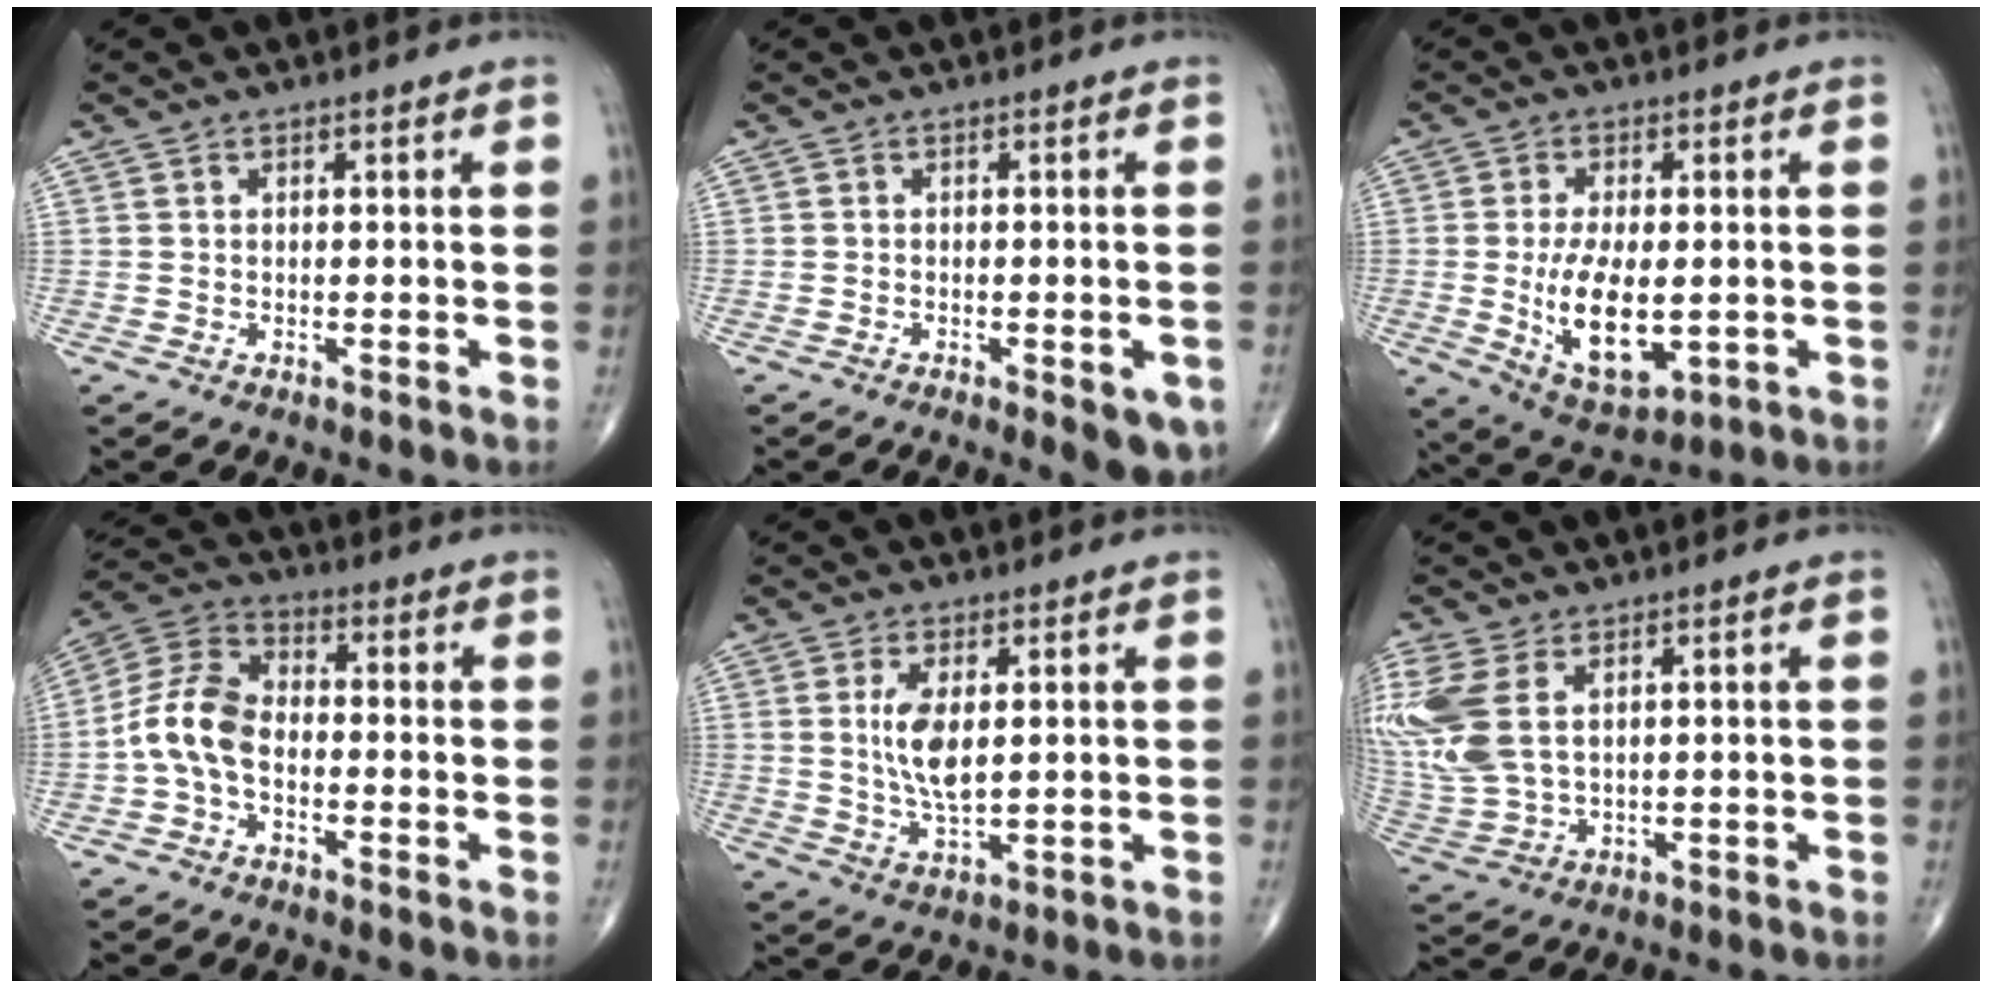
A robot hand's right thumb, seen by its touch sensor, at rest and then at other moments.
{"total": 5.6, "force": [-2.3, 1.9, 4.7], "torque": [-0.046, 0.001, -0.024]}
{"total": 12.7, "force": [-1.5, 6.2, 10.9], "torque": [-0.185, -0.016, -0.012]}
{"total": 9.1, "force": [-2.1, 5.5, 6.9], "torque": [-0.136, 0.033, -0.055]}
{"total": 7.0, "force": [1.4, 2.9, 6.2], "torque": [-0.123, -0.015, 0.033]}
{"total": 14.4, "force": [4.3, 8.5, 10.8], "torque": [-0.290, -0.006, 0.097]}